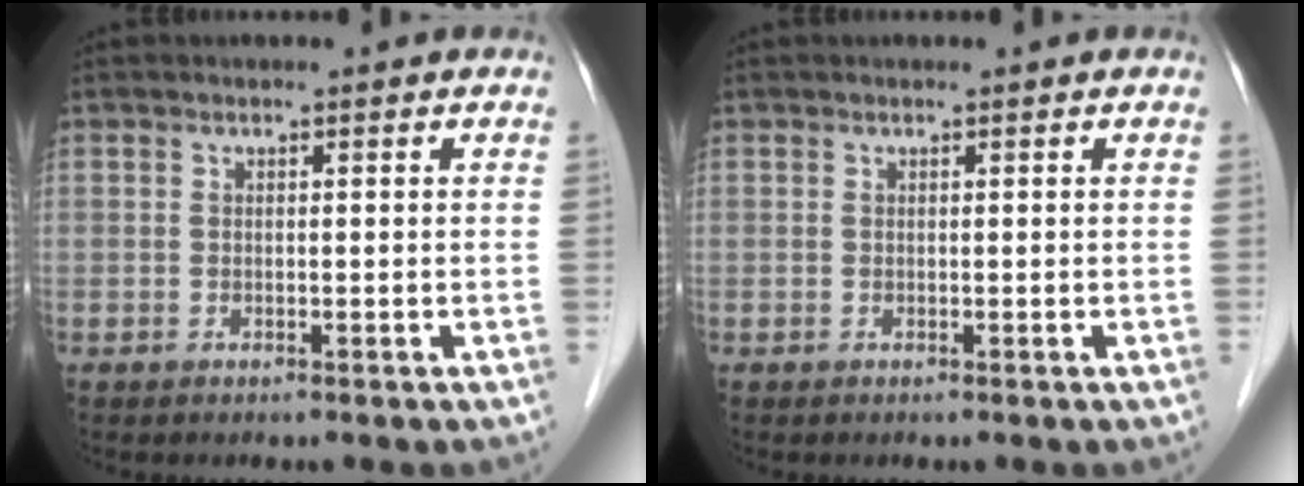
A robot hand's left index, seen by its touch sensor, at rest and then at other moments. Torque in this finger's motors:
{"motor_torque": [0.48, -0.22, 0.00, 0.03]}